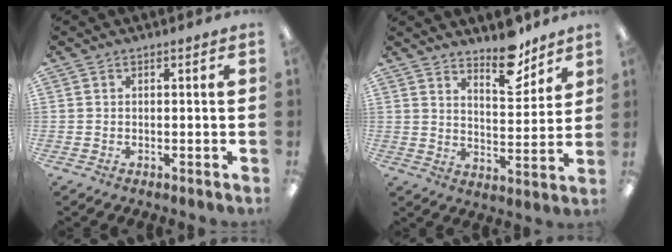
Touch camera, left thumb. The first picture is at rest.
{"total": 11.1, "force": [8.8, 4.3, 5.3], "torque": [-0.056, -0.061, 0.151]}